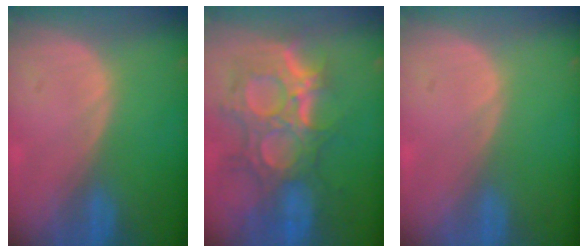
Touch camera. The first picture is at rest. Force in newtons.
{"total": 12.1, "press": 10.8, "slide": 5.5}
{"total": 0.0}